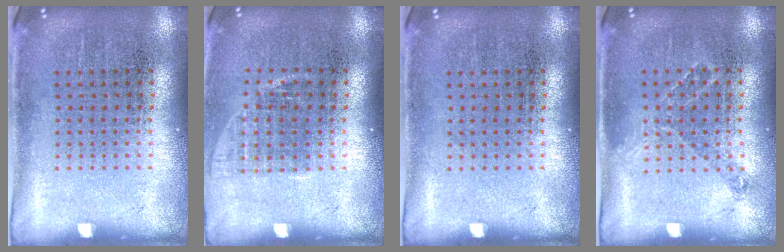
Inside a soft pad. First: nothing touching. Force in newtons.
{"total": 1.0, "press": 0.9, "slide": 0.4}
{"total": 0.0}
{"total": 0.8, "press": 0.7, "slide": 0.4}